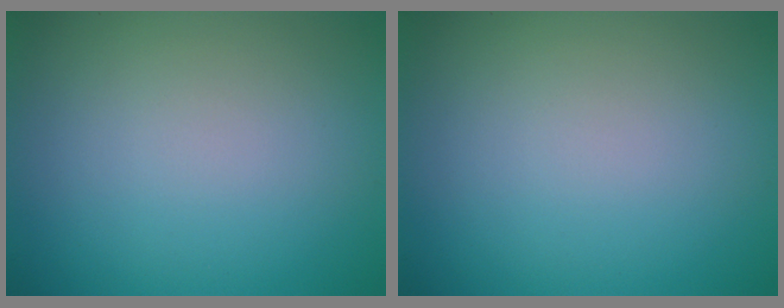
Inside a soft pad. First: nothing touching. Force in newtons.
{"total": 0.0}